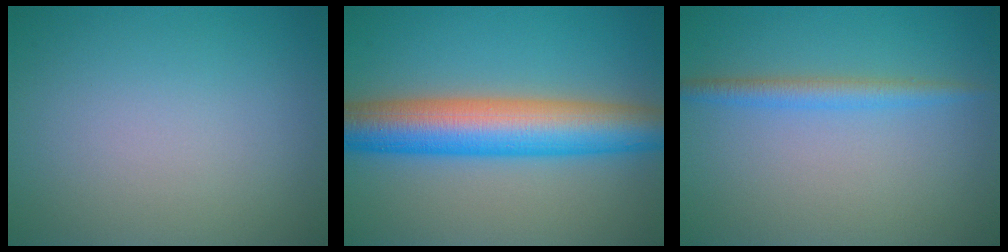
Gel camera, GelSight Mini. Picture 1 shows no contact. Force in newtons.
{"total": 9.6, "press": 9.6, "slide": 0.3}
{"total": 2.1, "press": 2.1, "slide": 0.2}